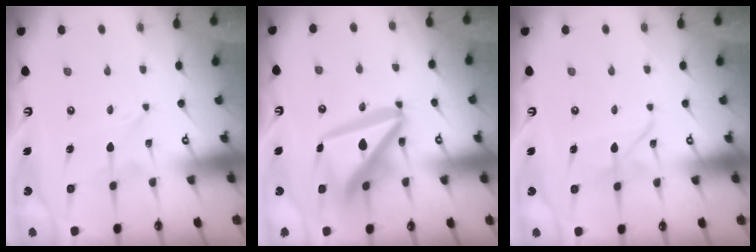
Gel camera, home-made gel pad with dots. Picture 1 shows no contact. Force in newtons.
{"total": 18.0, "press": 17.9, "slide": 2.1}
{"total": 2.8, "press": 2.8, "slide": 0.2}